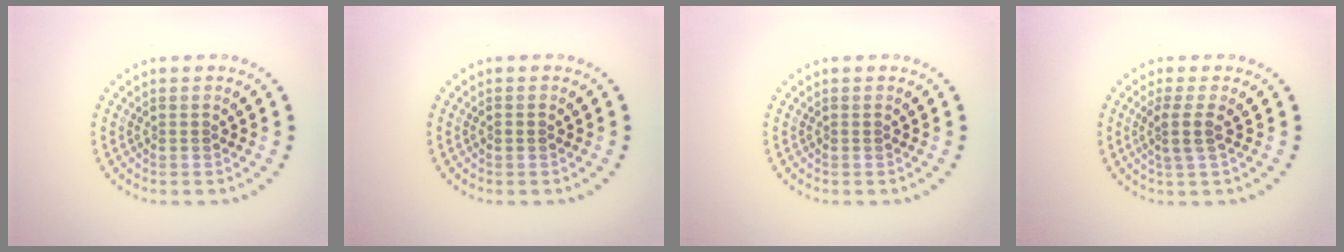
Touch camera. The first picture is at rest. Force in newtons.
{"total": 0.7, "press": 0.7, "slide": 0.1}
{"total": 0.0}
{"total": 2.0, "press": 1.5, "slide": 1.3}